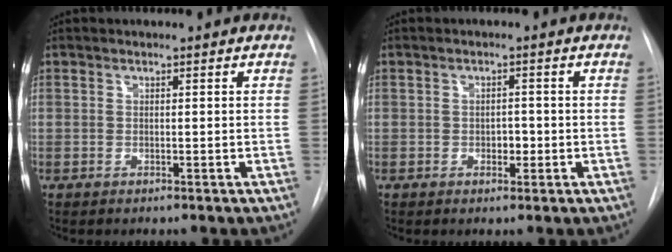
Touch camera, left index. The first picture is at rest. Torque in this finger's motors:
{"motor_torque": [0.11, 0.06, 0.01, 0.00]}